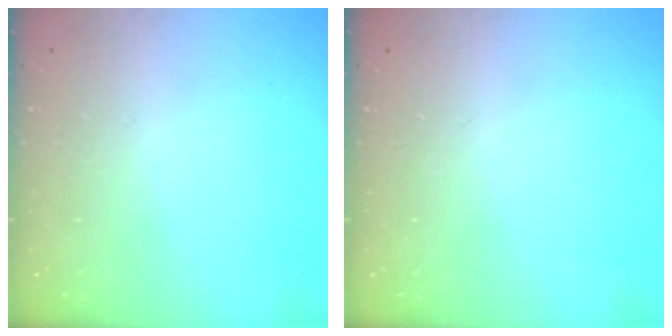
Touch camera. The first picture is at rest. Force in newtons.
{"total": 0.0}